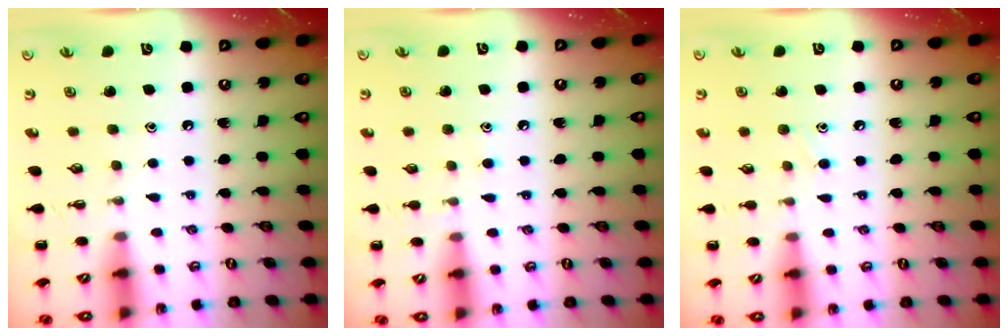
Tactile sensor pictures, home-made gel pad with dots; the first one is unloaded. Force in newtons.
{"total": 6.1, "press": 5.7, "slide": 2.1}
{"total": 6.5, "press": 6.1, "slide": 2.4}